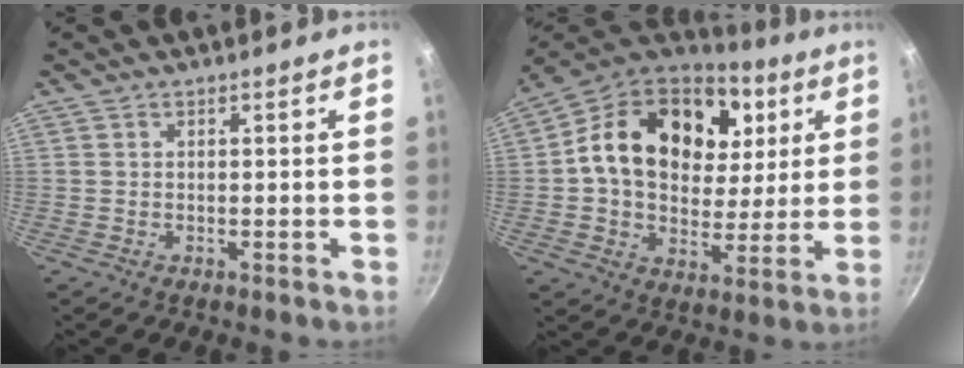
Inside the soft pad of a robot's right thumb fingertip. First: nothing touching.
{"total": 23.8, "force": [7.1, 17.1, 14.9], "torque": [-0.235, -0.004, 0.110]}